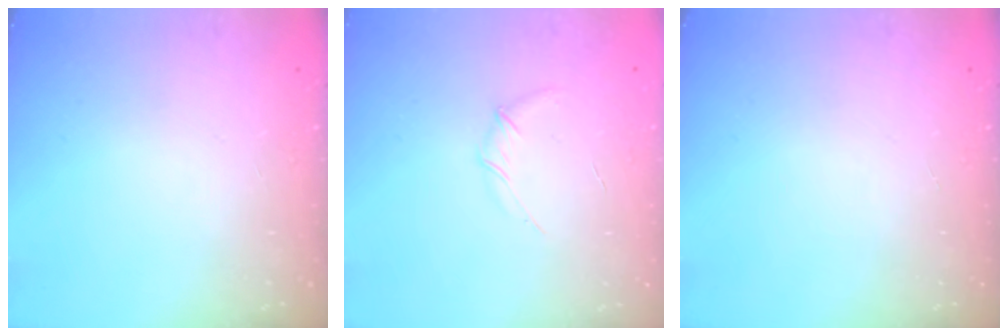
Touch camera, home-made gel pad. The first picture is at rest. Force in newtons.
{"total": 4.5, "press": 4.3, "slide": 1.3}
{"total": 0.0}